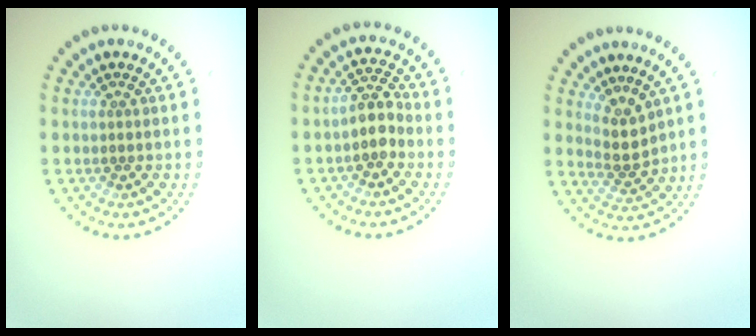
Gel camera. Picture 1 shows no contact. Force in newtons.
{"total": 2.4, "press": 2.0, "slide": 1.3}
{"total": 2.4, "press": 1.7, "slide": 1.7}